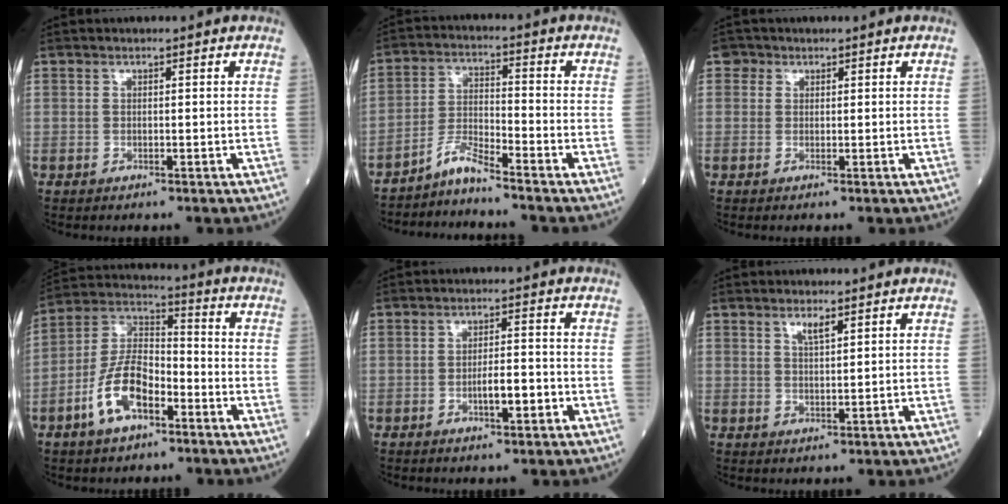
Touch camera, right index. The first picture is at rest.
{"total": 4.6, "force": [-4.3, -0.4, 1.7], "torque": [-0.038, -0.013, -0.082]}
{"total": 1.6, "force": [0.7, 1.5, 0.1], "torque": [0.008, 0.006, 0.006]}
{"total": 11.0, "force": [-5.0, 5.0, 8.4], "torque": [-0.186, 0.013, -0.095]}
{"total": 4.1, "force": [-1.4, 0.9, 3.7], "torque": [-0.062, 0.001, -0.023]}
{"total": 2.2, "force": [1.5, 0.3, 1.6], "torque": [-0.032, -0.001, 0.029]}